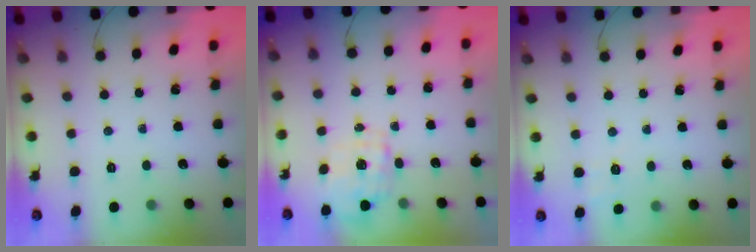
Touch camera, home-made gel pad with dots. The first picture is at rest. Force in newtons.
{"total": 1.7, "press": 1.6, "slide": 0.5}
{"total": 1.8, "press": 0.5, "slide": 1.7}